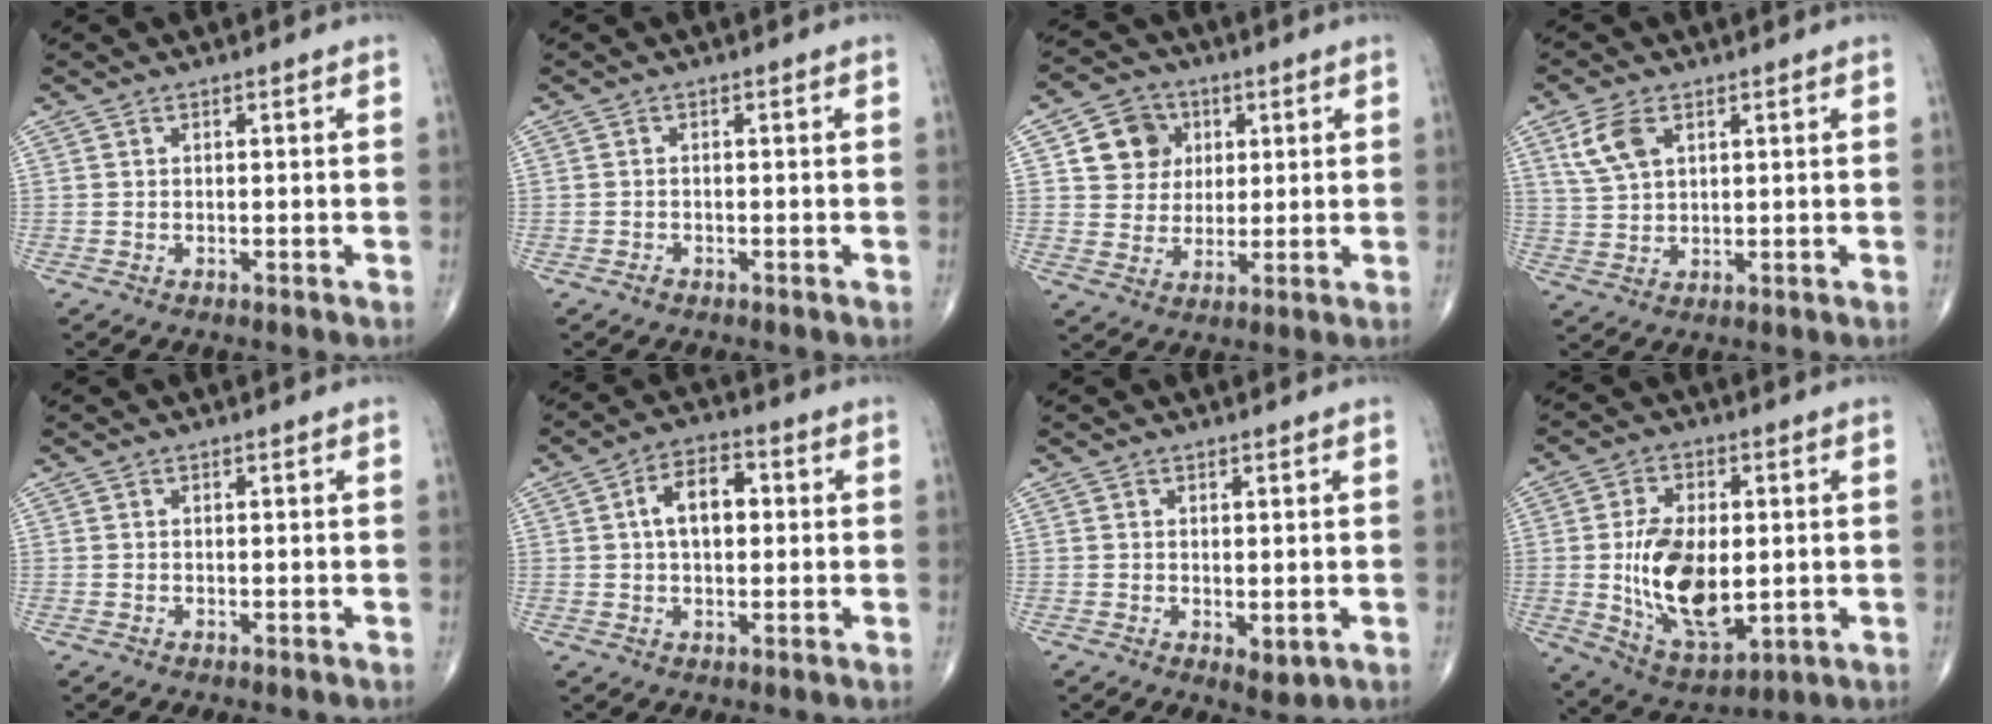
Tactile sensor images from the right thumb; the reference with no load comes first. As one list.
[{"total": 0.8, "force": [-0.6, 0.5, 0.2], "torque": [-0.005, 0.002, -0.012]}, {"total": 9.1, "force": [2.9, 8.0, 3.2], "torque": [-0.015, -0.005, 0.049]}, {"total": 6.4, "force": [2.9, 3.6, 4.4], "torque": [-0.089, -0.004, 0.064]}, {"total": 0.0}, {"total": 8.3, "force": [1.1, 4.9, 6.6], "torque": [-0.100, 0.018, 0.012]}, {"total": 2.6, "force": [-0.3, 1.3, 2.2], "torque": [-0.028, -0.009, 0.001]}, {"total": 15.0, "force": [-0.2, 8.0, 12.8], "torque": [-0.223, -0.016, 0.011]}]